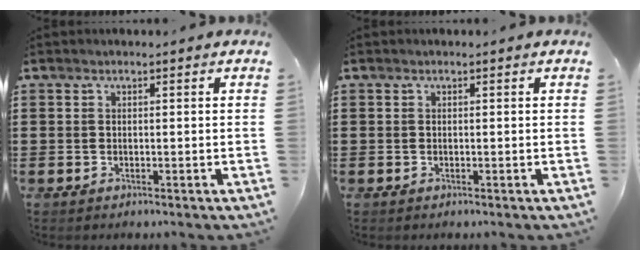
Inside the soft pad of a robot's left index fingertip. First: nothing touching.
{"total": 0.0}